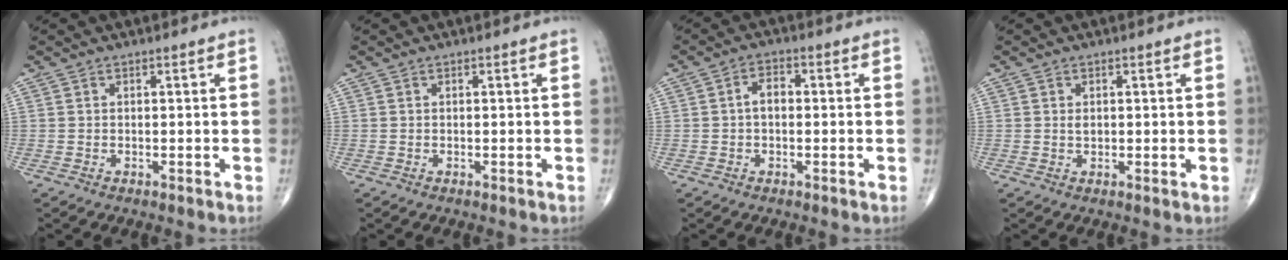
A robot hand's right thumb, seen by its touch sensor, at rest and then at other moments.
{"total": 0.0}
{"total": 3.4, "force": [-0.1, 2.2, 2.6], "torque": [-0.035, 0.017, -0.008]}
{"total": 1.4, "force": [0.3, 0.8, 1.1], "torque": [-0.016, -0.003, 0.005]}